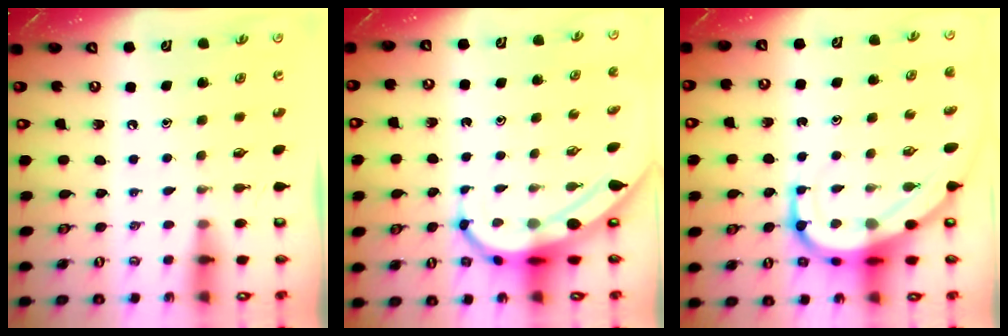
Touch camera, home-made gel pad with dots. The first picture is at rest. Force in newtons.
{"total": 6.8, "press": 6.8, "slide": 0.8}
{"total": 14.4, "press": 14.3, "slide": 1.5}